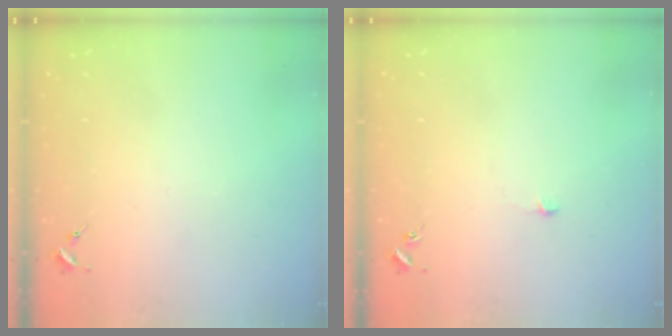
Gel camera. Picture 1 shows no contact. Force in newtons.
{"total": 3.2, "press": 3.1, "slide": 0.3}